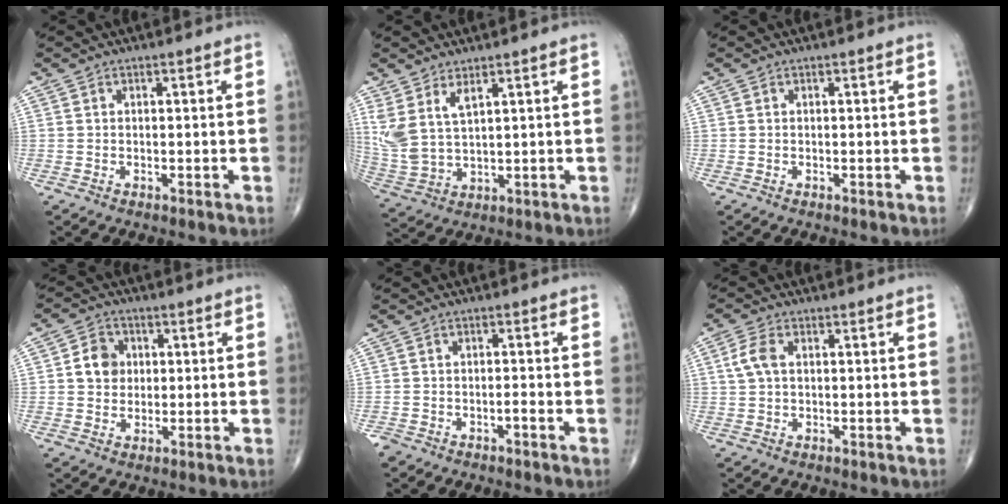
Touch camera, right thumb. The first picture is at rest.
{"total": 7.9, "force": [4.1, 3.3, 5.8], "torque": [-0.127, -0.018, 0.095]}
{"total": 0.0}
{"total": 6.0, "force": [0.8, 5.2, 3.0], "torque": [-0.029, 0.005, 0.008]}
{"total": 2.1, "force": [-1.7, 0.8, 0.8], "torque": [-0.014, 0.015, -0.028]}
{"total": 4.2, "force": [0.7, 2.5, 3.3], "torque": [-0.079, 0.010, 0.013]}